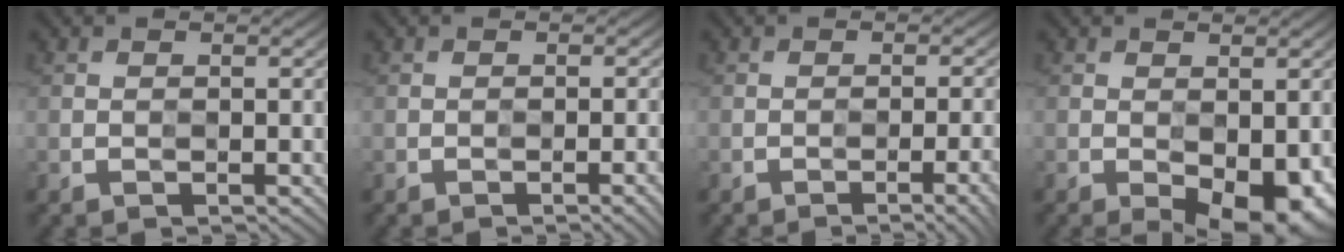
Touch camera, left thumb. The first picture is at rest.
{"total": 3.0, "force": [-2.0, 0.4, 2.2], "torque": [-0.022, -0.004, -0.021]}
{"total": 5.6, "force": [-3.1, 1.5, 4.4], "torque": [-0.031, 0.003, -0.024]}
{"total": 6.8, "force": [-3.0, 3.2, 5.2], "torque": [-0.078, -0.019, -0.033]}